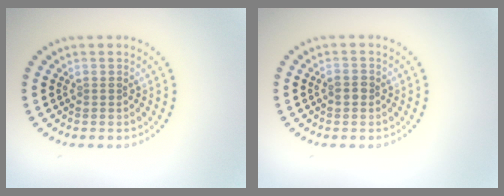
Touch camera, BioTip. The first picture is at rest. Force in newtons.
{"total": 1.2, "press": 1.1, "slide": 0.2}